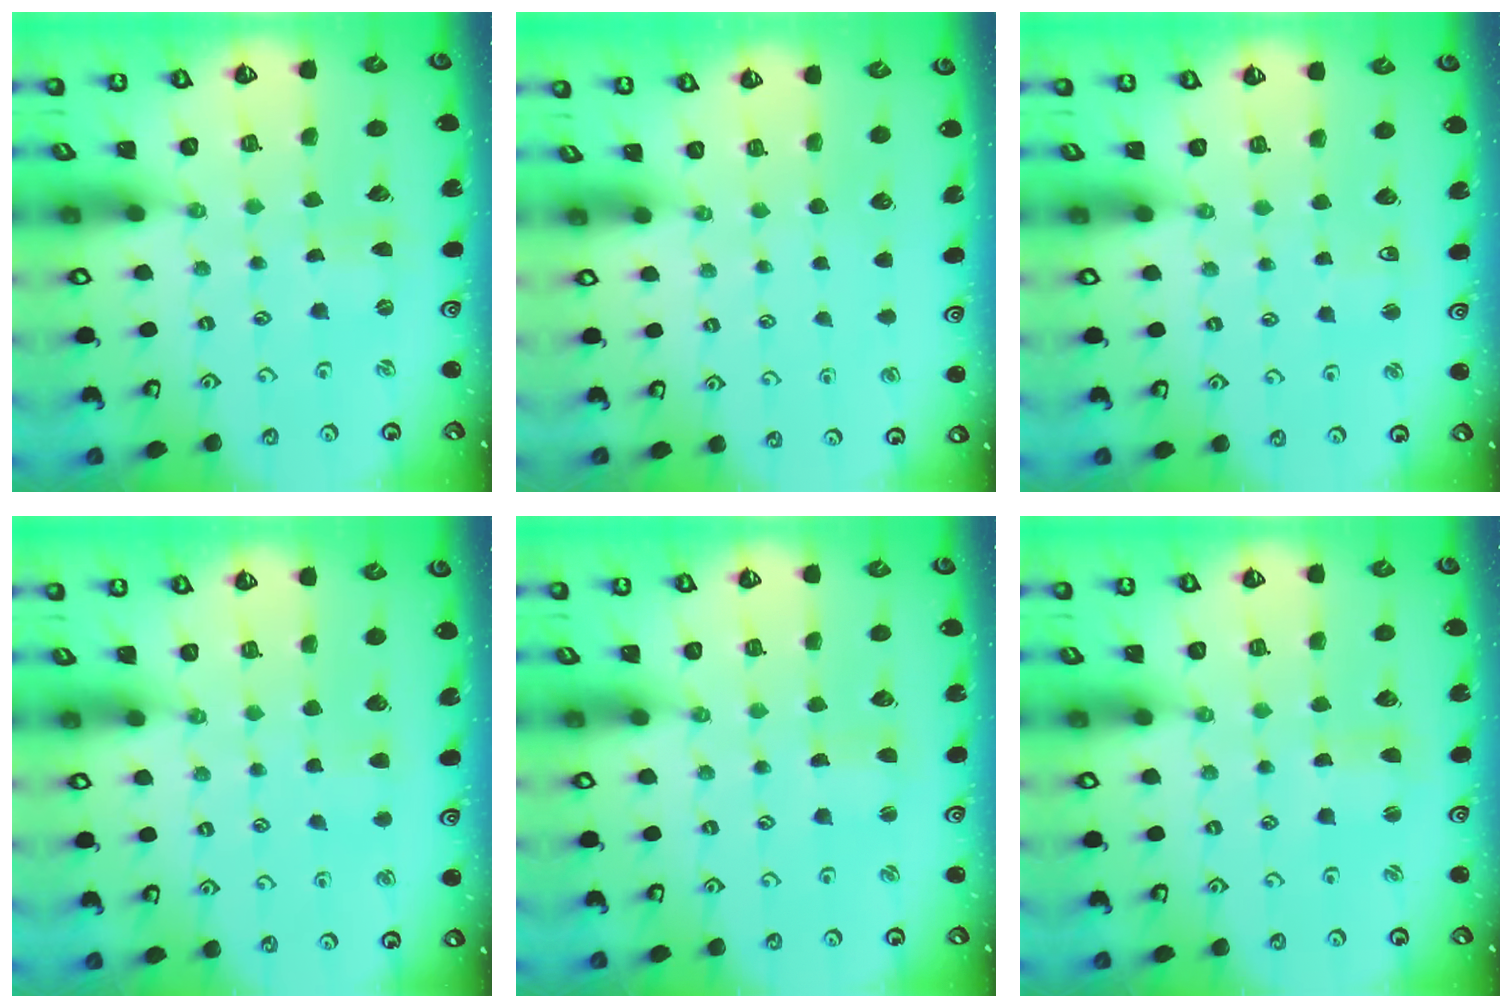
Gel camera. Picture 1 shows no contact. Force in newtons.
{"total": 0.0}
{"total": 2.8, "press": 2.7, "slide": 0.7}
{"total": 3.0, "press": 3.0, "slide": 0.5}
{"total": 1.1, "press": 1.1, "slide": 0.1}
{"total": 1.7, "press": 1.6, "slide": 0.4}